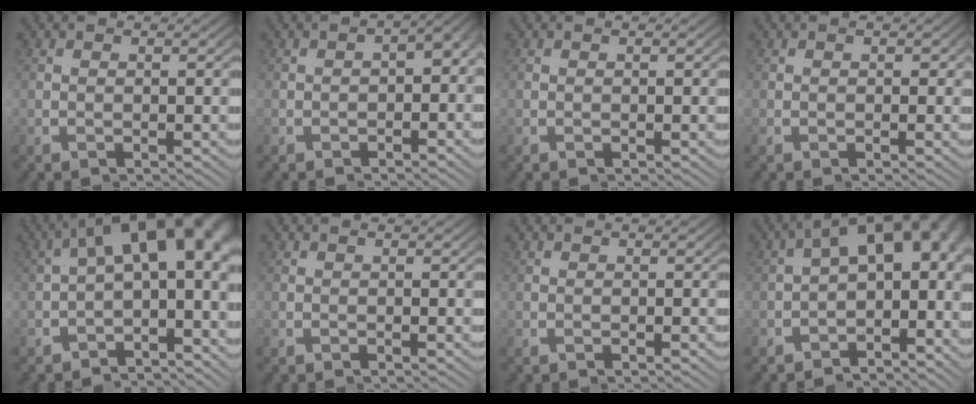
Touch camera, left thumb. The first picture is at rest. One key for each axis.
{"total": 3.0, "fx": -1.2, "fy": 1.9, "fz": 2.0, "tx": -0.030, "ty": -0.001, "tz": -0.018}
{"total": 0.0}
{"total": 0.7, "fx": 0.0, "fy": 0.7, "fz": 0.2, "tx": 0.000, "ty": -0.001, "tz": 0.001}
{"total": 9.5, "fx": -0.2, "fy": 4.4, "fz": 8.3, "tx": -0.119, "ty": 0.009, "tz": -0.018}
{"total": 0.0}
{"total": 0.0}
{"total": 9.7, "fx": 0.0, "fy": 6.0, "fz": 7.7, "tx": -0.114, "ty": 0.013, "tz": -0.020}